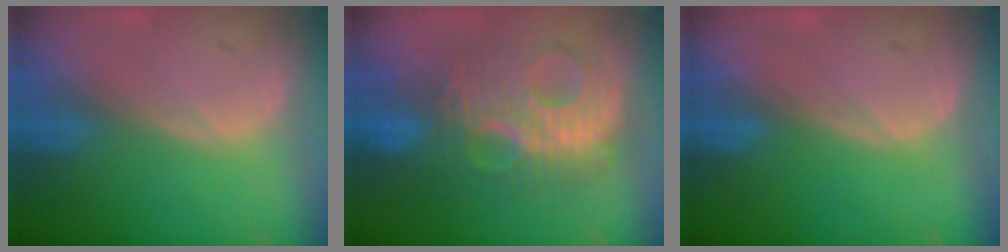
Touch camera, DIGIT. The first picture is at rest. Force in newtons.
{"total": 10.2, "press": 10.2, "slide": 0.4}
{"total": 0.0}